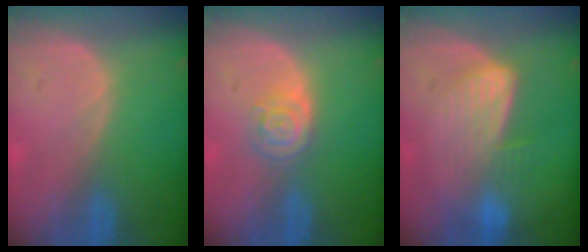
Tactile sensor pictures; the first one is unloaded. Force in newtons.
{"total": 4.1, "press": 3.8, "slide": 1.5}
{"total": 6.5, "press": 6.5, "slide": 0.3}